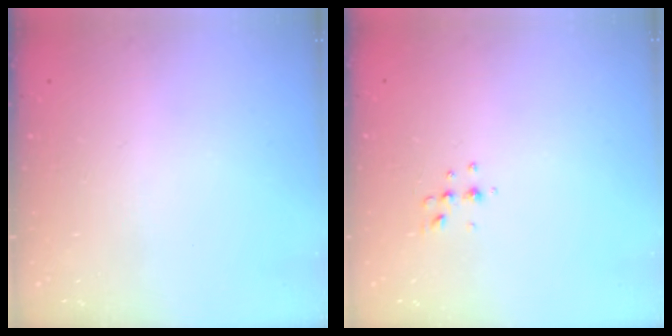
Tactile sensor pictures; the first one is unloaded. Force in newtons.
{"total": 3.8, "press": 3.6, "slide": 1.4}